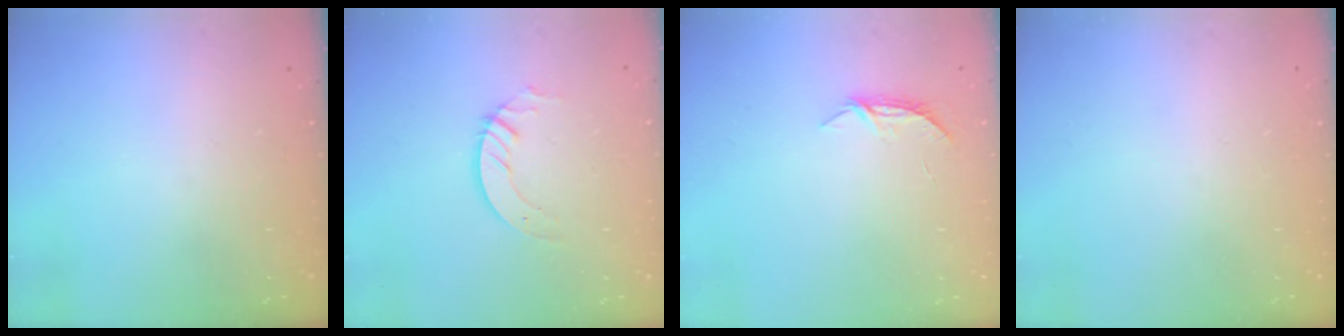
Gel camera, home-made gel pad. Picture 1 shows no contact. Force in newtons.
{"total": 2.8, "press": 2.8, "slide": 0.2}
{"total": 5.2, "press": 5.2, "slide": 0.4}
{"total": 0.0}